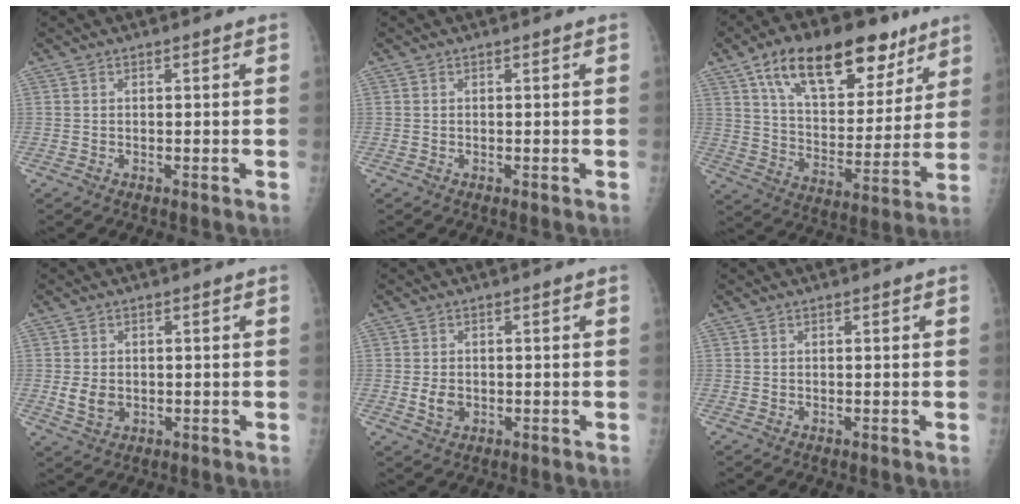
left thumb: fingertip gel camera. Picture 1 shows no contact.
{"total": 0.0}
{"total": 22.5, "force": [13.1, 11.4, 14.3], "torque": [-0.186, -0.034, 0.218]}
{"total": 3.8, "force": [-0.2, 2.9, 2.4], "torque": [-0.036, -0.004, 0.004]}
{"total": 3.0, "force": [-0.4, 2.3, 1.9], "torque": [-0.027, 0.000, -0.003]}
{"total": 0.0}